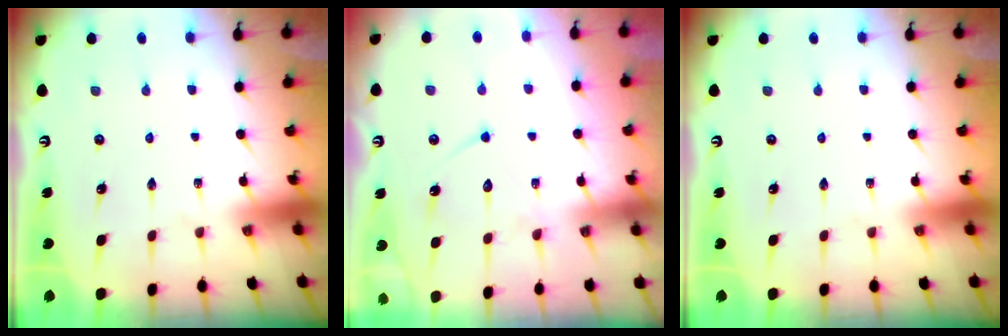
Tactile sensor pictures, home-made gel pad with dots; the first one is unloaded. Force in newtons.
{"total": 11.8, "press": 11.7, "slide": 1.0}
{"total": 0.0}